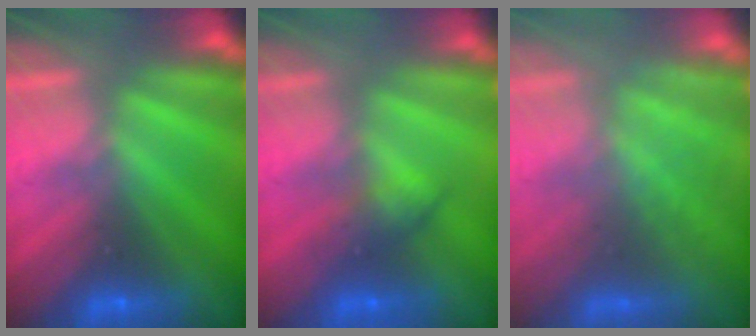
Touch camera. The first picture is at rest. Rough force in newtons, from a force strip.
{"total": 2.9}
{"total": 2.8}